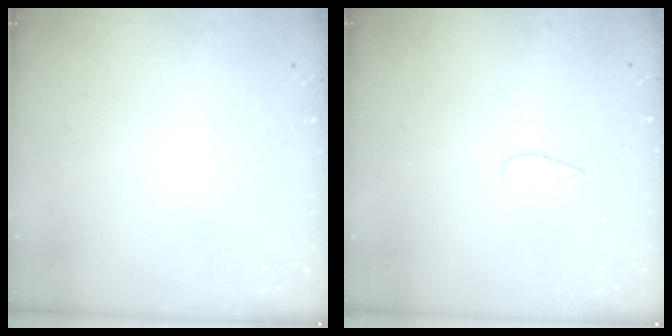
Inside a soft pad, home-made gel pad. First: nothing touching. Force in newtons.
{"total": 2.8, "press": 2.8, "slide": 0.2}